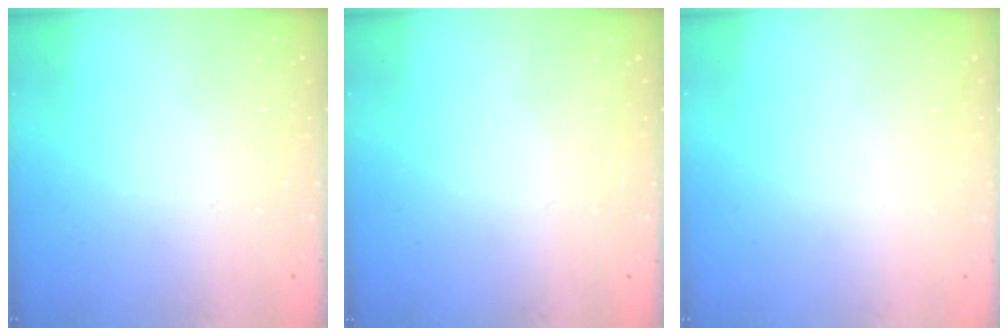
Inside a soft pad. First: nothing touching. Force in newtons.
{"total": 2.5, "press": 2.4, "slide": 0.4}
{"total": 0.0}